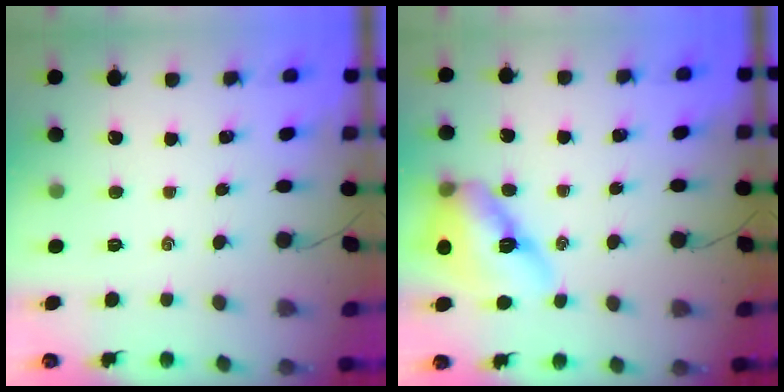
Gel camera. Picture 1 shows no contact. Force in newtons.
{"total": 12.5, "press": 11.9, "slide": 3.7}